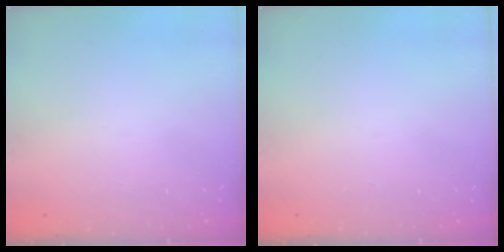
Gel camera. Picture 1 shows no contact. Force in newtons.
{"total": 0.0}